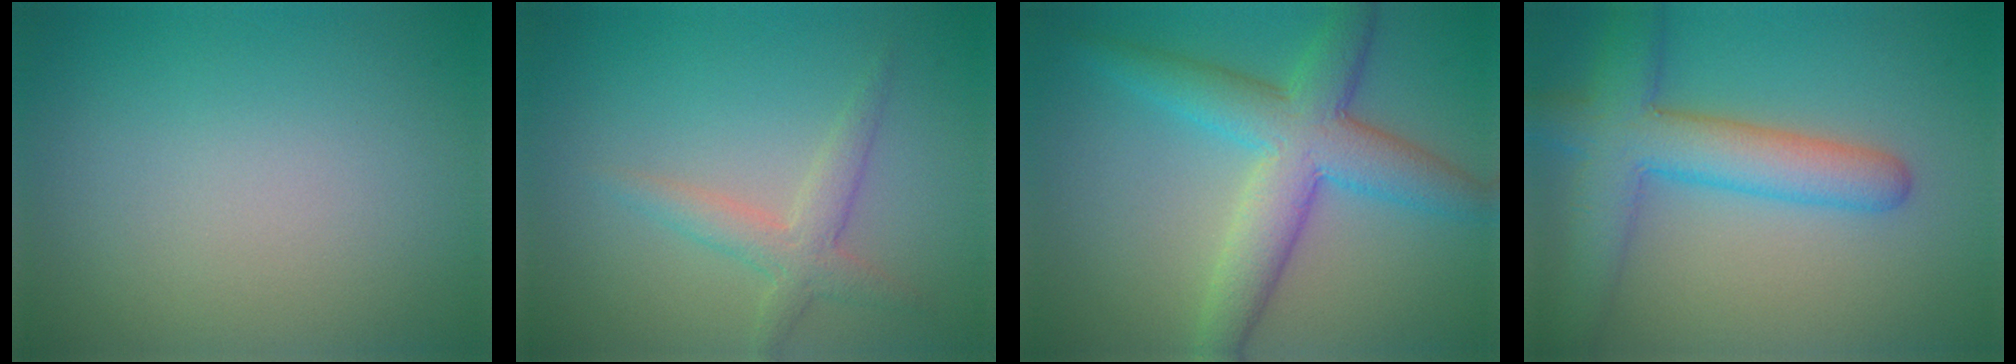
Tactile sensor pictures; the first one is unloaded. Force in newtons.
{"total": 2.4, "press": 2.4, "slide": 0.1}
{"total": 6.7, "press": 6.7, "slide": 0.2}
{"total": 6.6, "press": 6.6, "slide": 0.4}